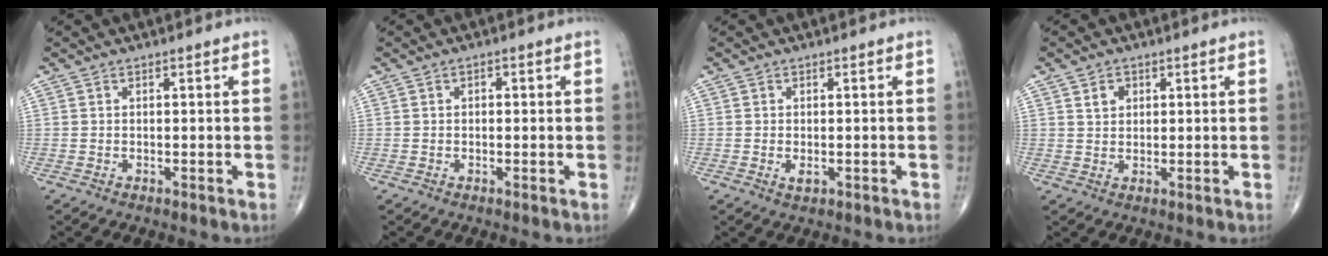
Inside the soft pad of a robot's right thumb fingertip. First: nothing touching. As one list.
[{"total": 1.0, "force": [0.2, 0.7, 0.7], "torque": [-0.006, 0.002, 0.001]}, {"total": 1.5, "force": [-0.3, 0.8, 1.2], "torque": [-0.018, -0.003, -0.003]}, {"total": 2.7, "force": [1.2, 2.1, 1.3], "torque": [-0.010, -0.006, 0.021]}]